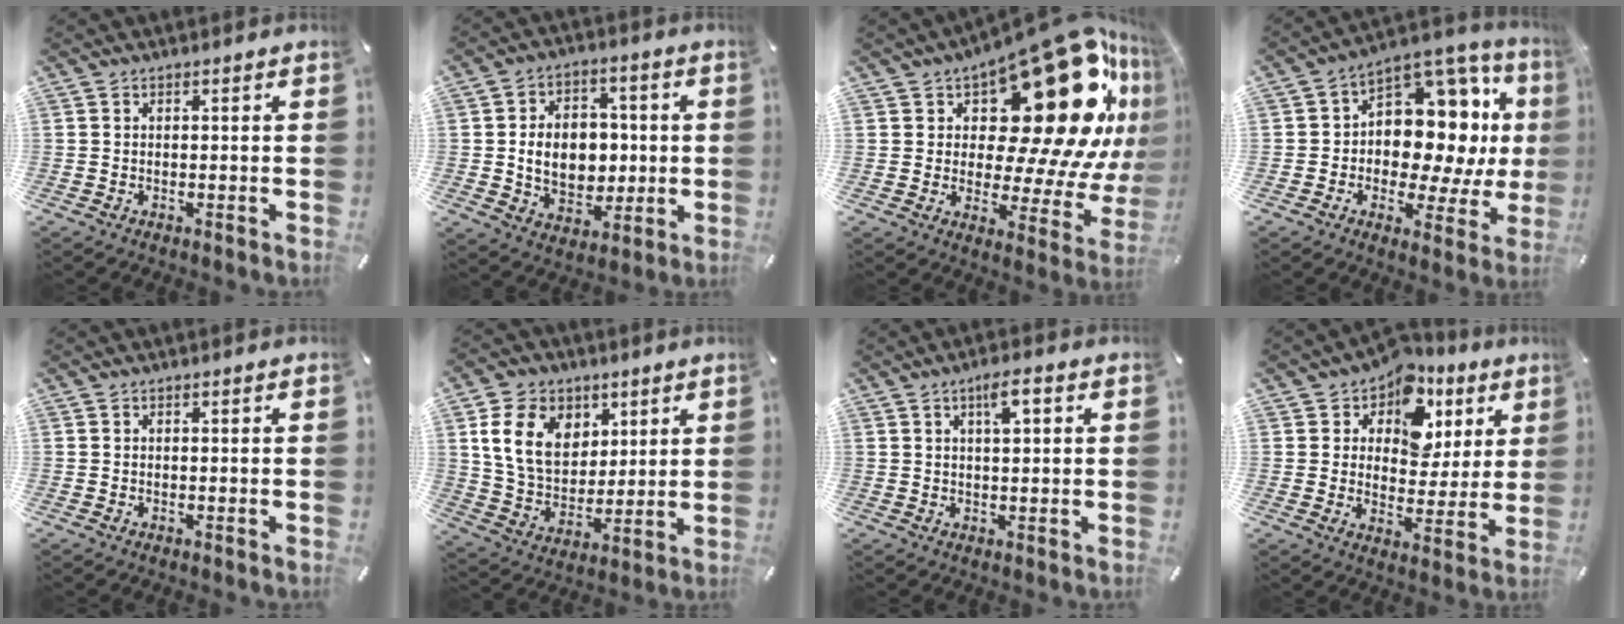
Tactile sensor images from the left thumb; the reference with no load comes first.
{"total": 11.7, "force": [-0.2, 9.2, 7.2], "torque": [-0.110, 0.011, 0.000]}
{"total": 30.3, "force": [12.6, 13.9, 23.8], "torque": [-0.309, -0.118, 0.224]}
{"total": 14.5, "force": [2.7, 10.8, 9.4], "torque": [-0.120, -0.050, 0.049]}
{"total": 0.0}
{"total": 14.3, "force": [5.3, 11.1, 7.3], "torque": [-0.144, -0.009, 0.102]}
{"total": 4.5, "force": [1.8, 1.6, 3.8], "torque": [-0.064, 0.001, 0.026]}
{"total": 10.3, "force": [5.1, 7.8, 4.4], "torque": [-0.068, -0.032, 0.089]}